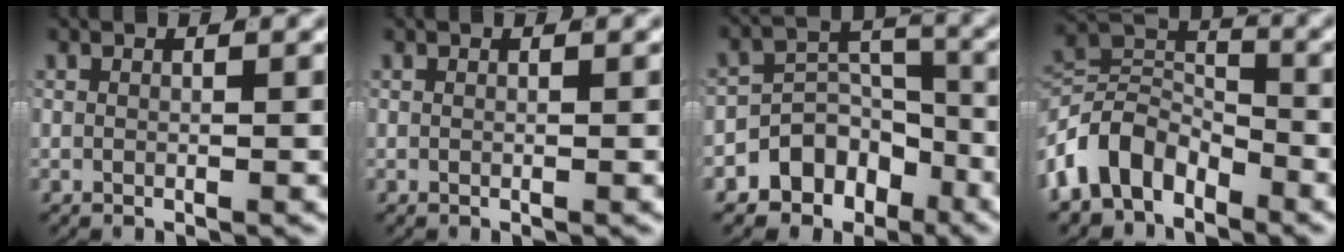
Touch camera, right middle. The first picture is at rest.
{"total": 0.0}
{"total": 10.2, "force": [-6.0, 7.5, 3.4], "torque": [-0.038, -0.012, -0.109]}
{"total": 8.9, "force": [-3.2, 6.5, 5.1], "torque": [-0.089, -0.019, -0.059]}